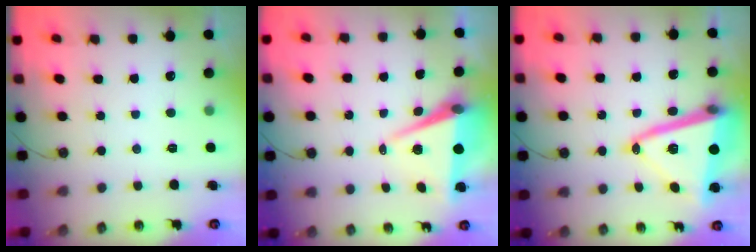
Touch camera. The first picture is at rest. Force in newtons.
{"total": 7.5, "press": 6.2, "slide": 4.2}
{"total": 17.8, "press": 17.6, "slide": 2.6}